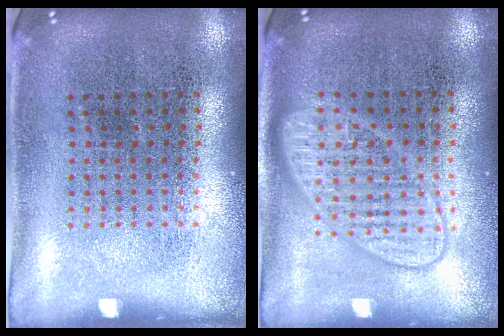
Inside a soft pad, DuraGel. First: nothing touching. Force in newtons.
{"total": 2.0, "press": 1.9, "slide": 0.3}